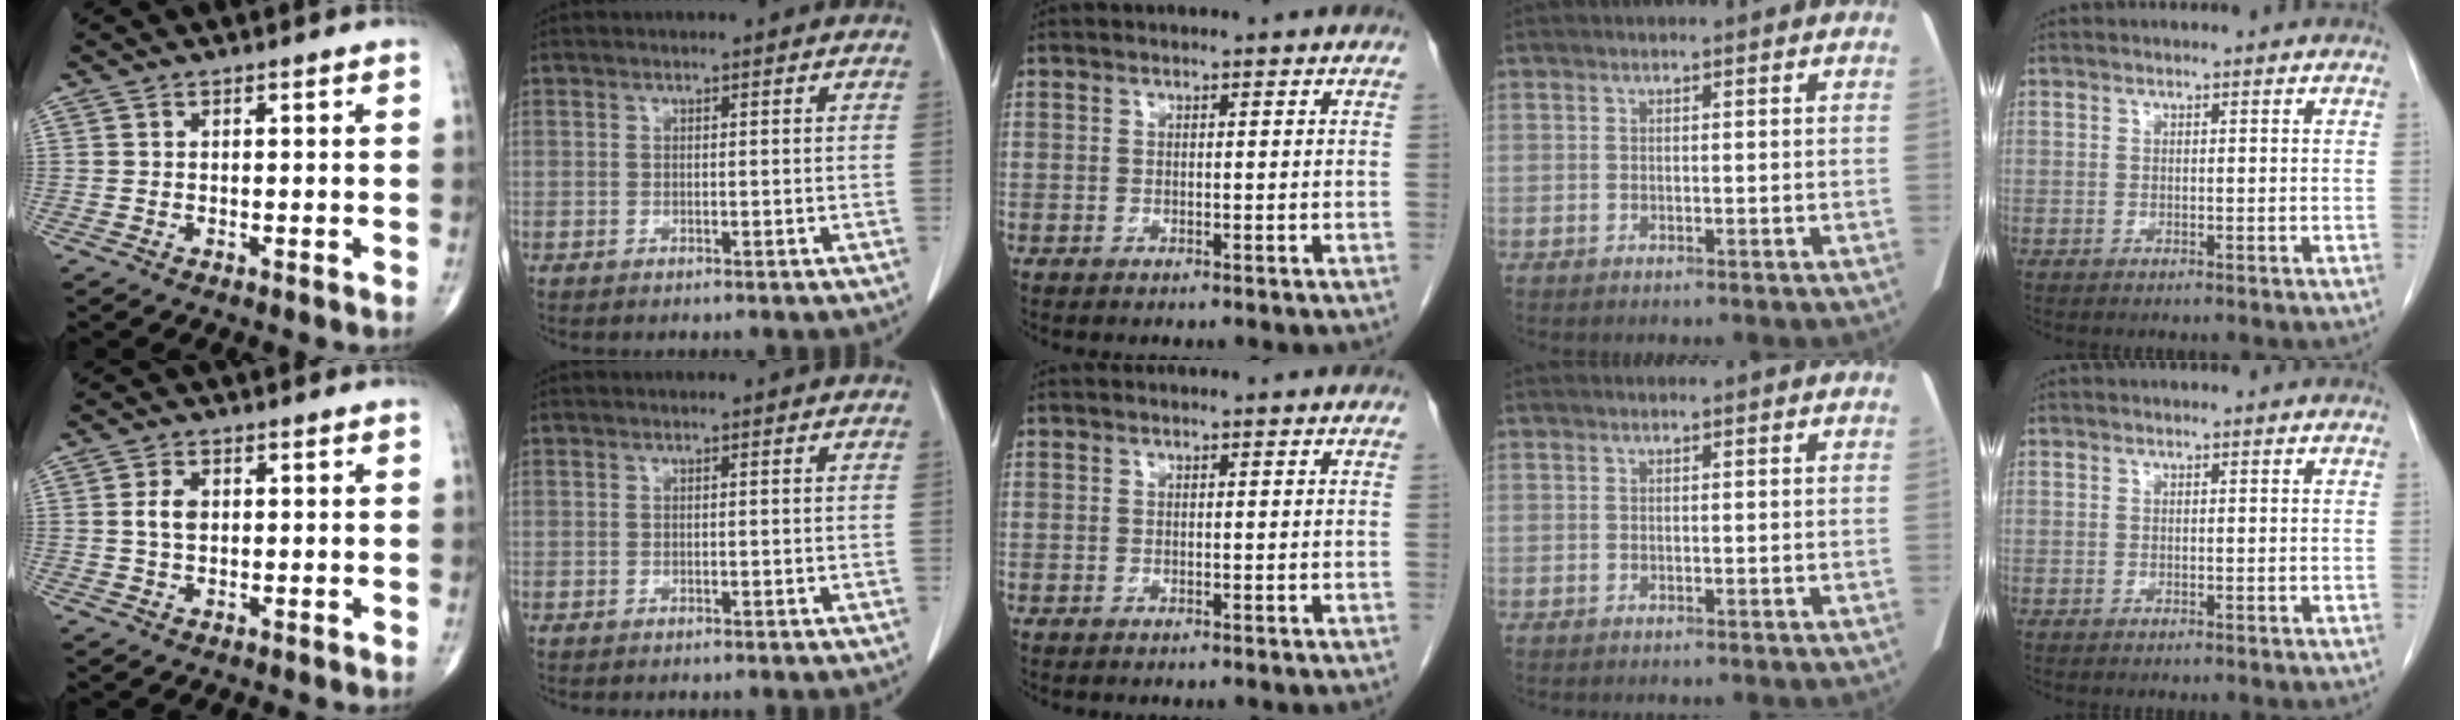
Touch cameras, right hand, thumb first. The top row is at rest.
{"thumb": {"total": 3.3, "force": [0.4, 2.1, 2.5], "torque": [-0.048, 0.003, 0.006]}}